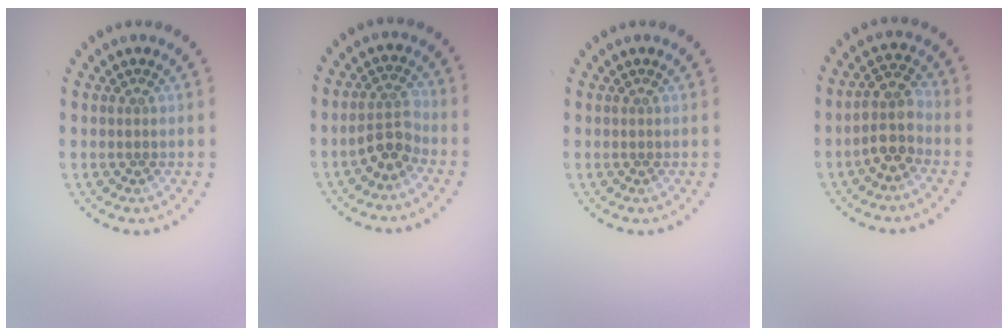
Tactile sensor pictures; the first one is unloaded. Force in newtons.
{"total": 2.7, "press": 2.5, "slide": 1.1}
{"total": 0.0}
{"total": 3.3, "press": 2.9, "slide": 1.6}